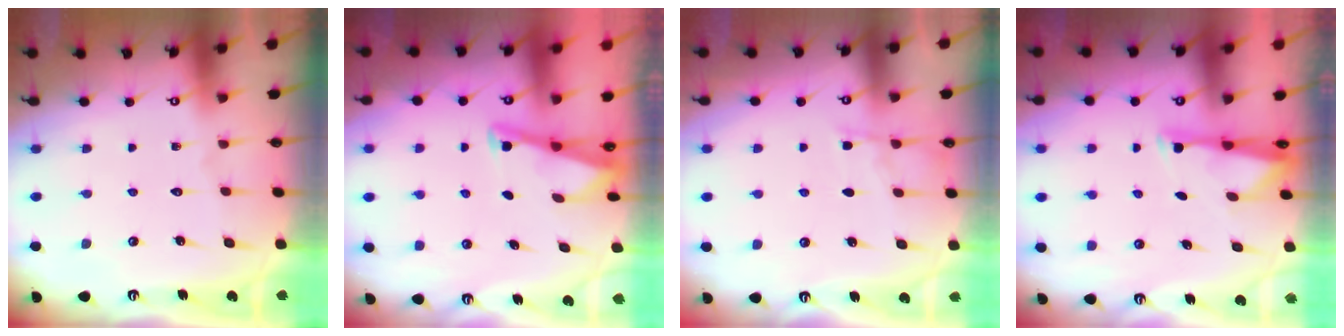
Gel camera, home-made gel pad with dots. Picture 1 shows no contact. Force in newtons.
{"total": 3.0, "press": 3.0, "slide": 0.3}
{"total": 4.3, "press": 4.2, "slide": 0.6}
{"total": 2.9, "press": 2.9, "slide": 0.6}